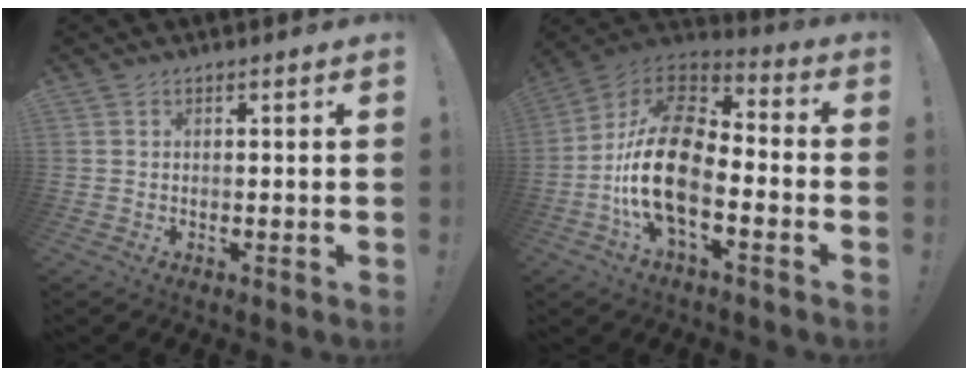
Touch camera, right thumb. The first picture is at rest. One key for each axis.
{"total": 21.3, "fx": -5.5, "fy": 11.2, "fz": 17.2, "tx": -0.347, "ty": 0.028, "tz": -0.090}